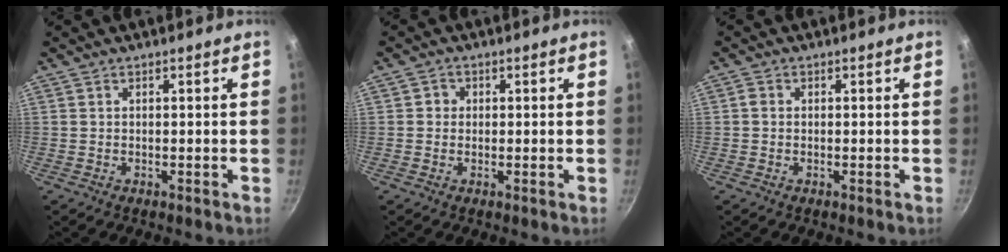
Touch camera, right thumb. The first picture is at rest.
{"total": 1.8, "force": [0.1, 1.7, 0.4], "torque": [0.002, 0.003, -0.003]}
{"total": 1.0, "force": [0.0, 0.8, 0.5], "torque": [-0.009, 0.005, -0.002]}